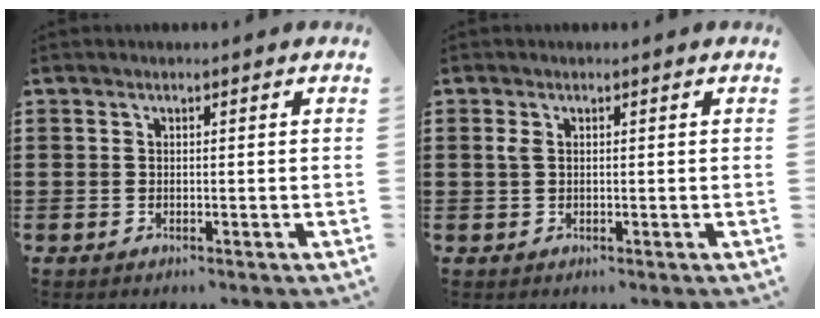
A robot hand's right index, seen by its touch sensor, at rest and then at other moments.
{"total": 1.3, "force": [0.3, 0.8, 1.0], "torque": [-0.030, 0.003, 0.002]}